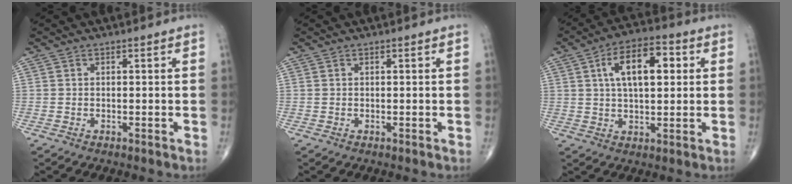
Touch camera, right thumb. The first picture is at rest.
{"total": 0.0}
{"total": 11.7, "force": [3.0, 5.6, 9.8], "torque": [-0.149, 0.011, 0.046]}